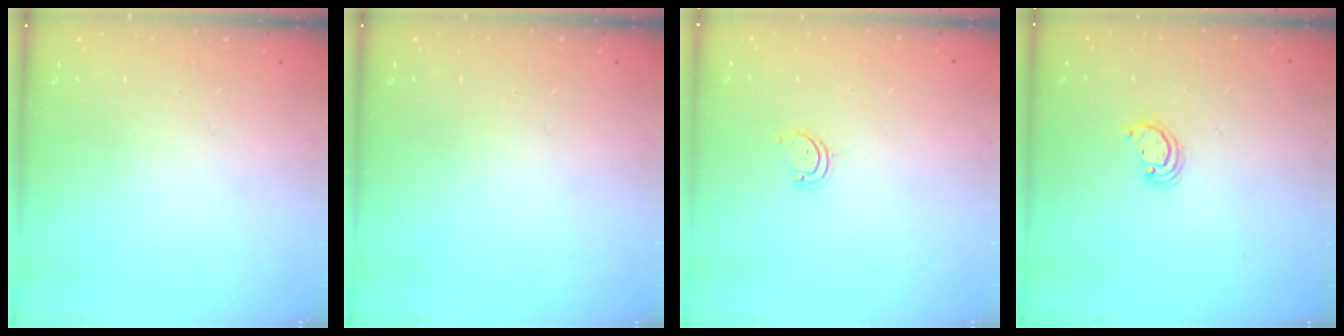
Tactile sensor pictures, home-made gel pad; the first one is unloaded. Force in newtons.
{"total": 0.0}
{"total": 1.7, "press": 1.7, "slide": 0.3}
{"total": 2.8, "press": 2.8, "slide": 0.2}